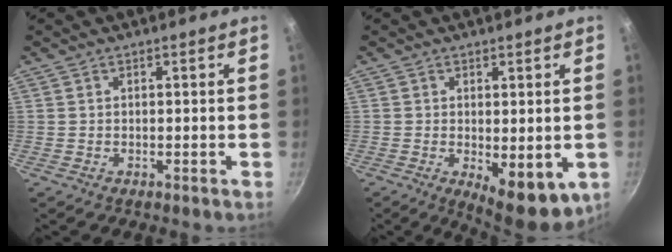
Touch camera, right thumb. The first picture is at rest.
{"total": 9.1, "force": [-1.5, 3.8, 8.1], "torque": [-0.093, -0.011, -0.007]}